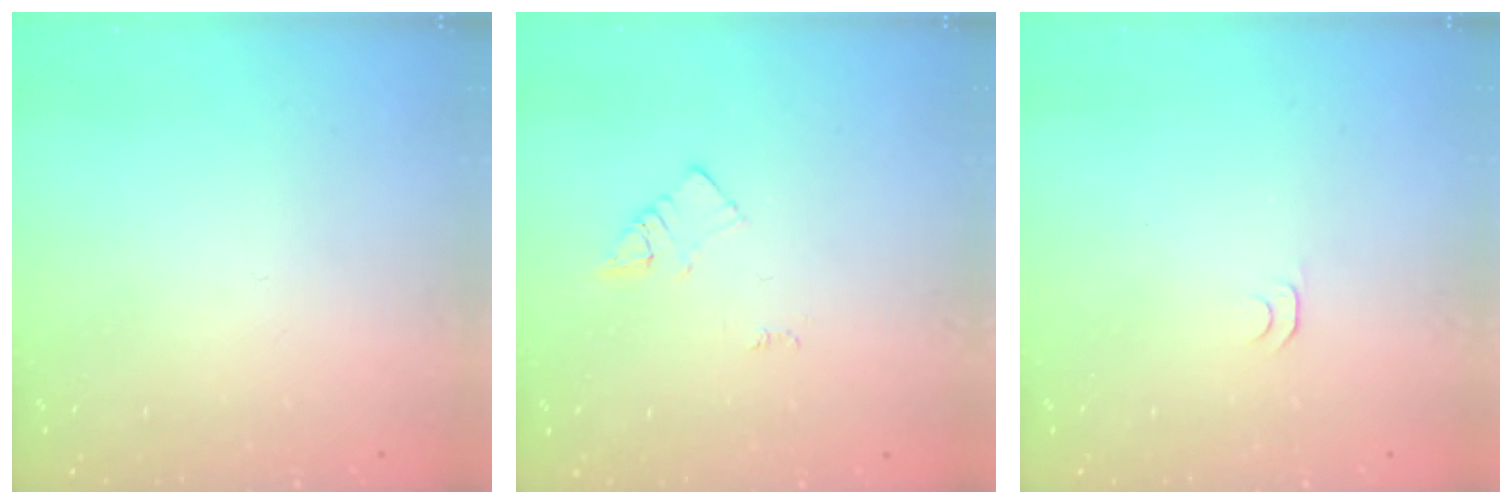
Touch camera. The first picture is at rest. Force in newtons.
{"total": 2.1, "press": 2.1, "slide": 0.3}
{"total": 3.5, "press": 3.4, "slide": 0.4}